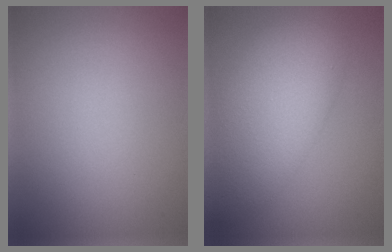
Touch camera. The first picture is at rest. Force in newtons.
{"total": 9.6, "press": 9.6, "slide": 0.6}